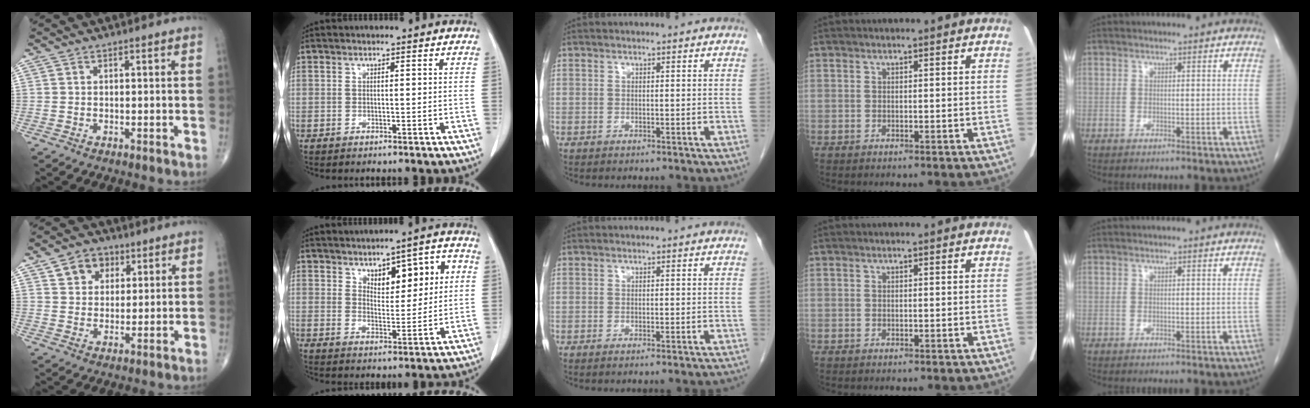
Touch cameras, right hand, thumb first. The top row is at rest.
{"thumb": {"total": 6.9, "force": [3.4, 5.4, 2.7], "torque": [-0.012, -0.012, 0.054]}, "index": {"total": 8.0, "force": [3.1, 3.3, 6.7], "torque": [-0.087, 0.015, 0.050]}, "middle": {"total": 4.6, "force": [-4.2, -0.2, 1.8], "torque": [-0.017, -0.008, -0.052]}}